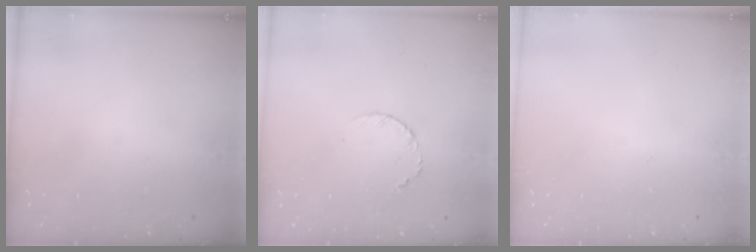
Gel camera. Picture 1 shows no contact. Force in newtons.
{"total": 3.7, "press": 3.7, "slide": 0.5}
{"total": 0.0}